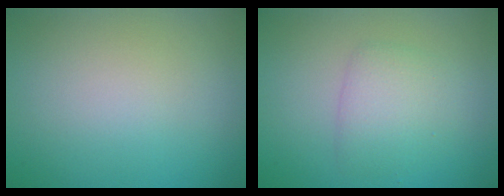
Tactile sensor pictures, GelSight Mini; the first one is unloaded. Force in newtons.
{"total": 2.9, "press": 2.9, "slide": 0.1}